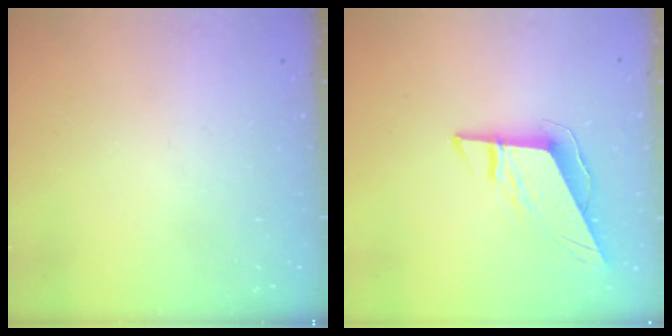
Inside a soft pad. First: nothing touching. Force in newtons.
{"total": 9.3, "press": 9.2, "slide": 1.3}